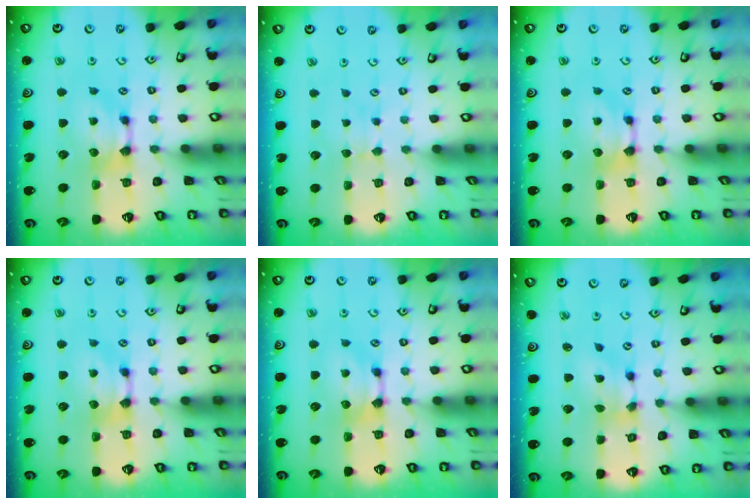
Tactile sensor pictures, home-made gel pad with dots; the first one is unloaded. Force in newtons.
{"total": 2.3, "press": 2.3, "slide": 0.4}
{"total": 0.0}
{"total": 0.0}
{"total": 0.0}
{"total": 4.0, "press": 3.6, "slide": 1.7}